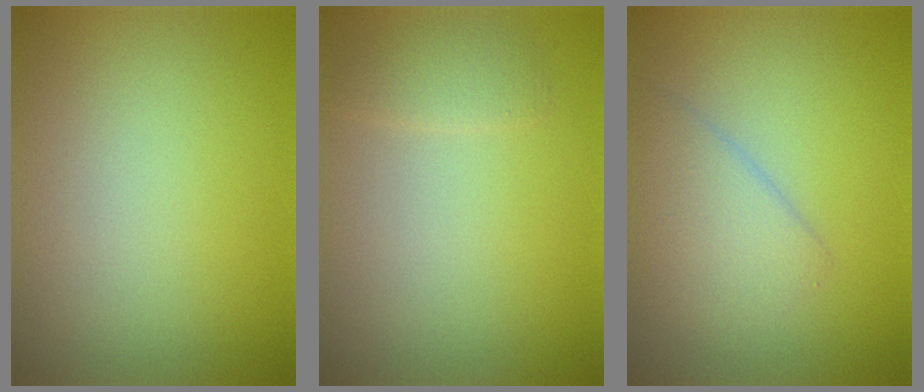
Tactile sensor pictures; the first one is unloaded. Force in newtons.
{"total": 1.1, "press": 1.1, "slide": 0.0}
{"total": 2.8, "press": 2.7, "slide": 0.2}